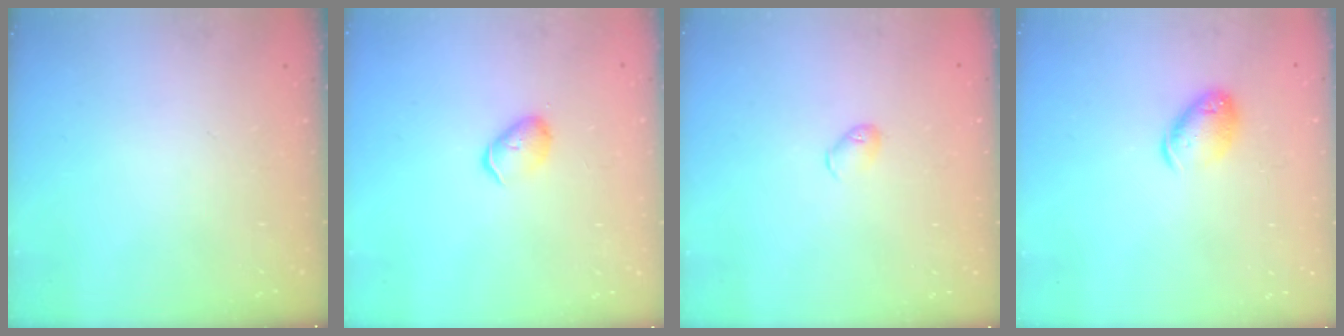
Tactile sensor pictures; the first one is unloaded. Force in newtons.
{"total": 4.5, "press": 4.4, "slide": 0.6}
{"total": 4.2, "press": 4.2, "slide": 0.8}
{"total": 9.7, "press": 9.6, "slide": 1.4}